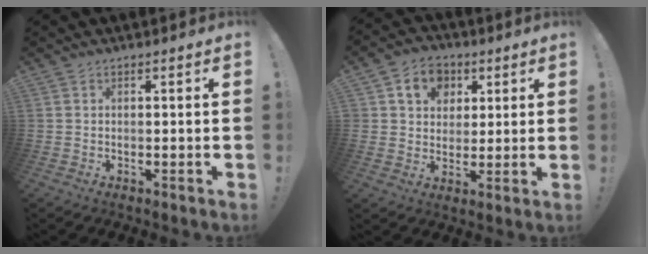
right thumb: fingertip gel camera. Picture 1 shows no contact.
{"total": 10.5, "force": [4.0, 8.7, 4.3], "torque": [-0.059, -0.012, 0.079]}